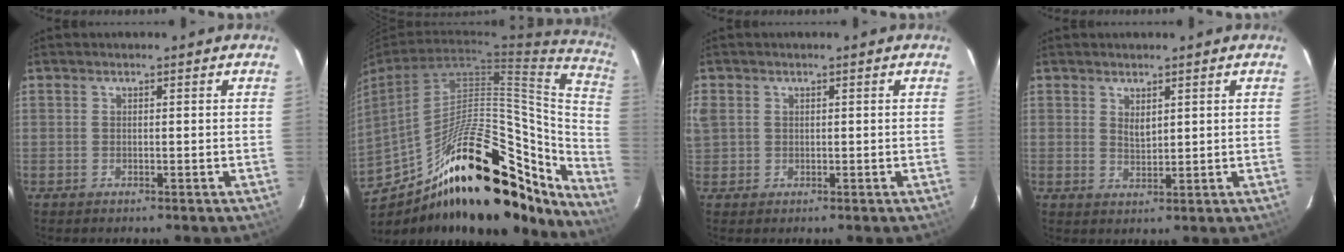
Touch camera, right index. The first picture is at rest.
{"total": 29.8, "force": [-19.9, 12.7, 18.1], "torque": [-0.252, 0.038, -0.280]}
{"total": 5.1, "force": [1.1, 4.4, 2.4], "torque": [-0.055, 0.006, 0.024]}
{"total": 2.4, "force": [1.4, 1.2, 1.5], "torque": [-0.025, -0.003, 0.026]}